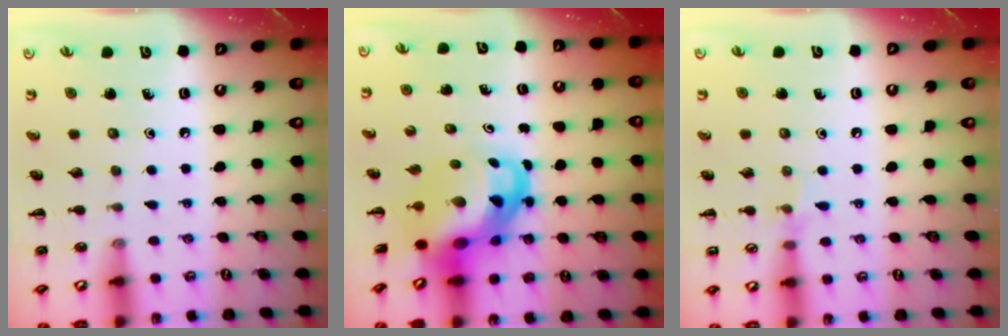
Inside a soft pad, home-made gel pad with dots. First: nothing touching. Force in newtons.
{"total": 7.8, "press": 7.6, "slide": 2.0}
{"total": 5.1, "press": 4.8, "slide": 1.9}